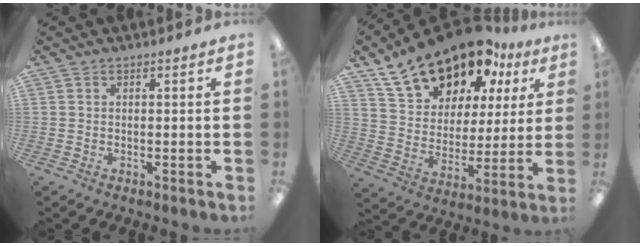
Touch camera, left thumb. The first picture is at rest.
{"total": 19.0, "force": [13.8, 10.1, 8.3], "torque": [-0.161, -0.071, 0.249]}